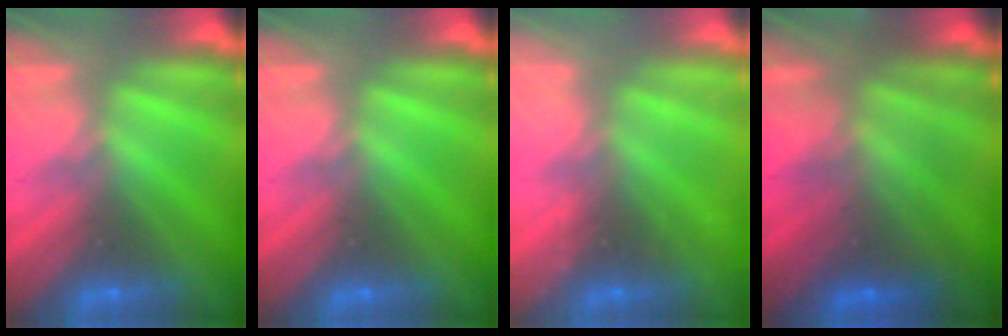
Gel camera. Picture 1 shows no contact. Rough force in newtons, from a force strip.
{"total": 0.0}
{"total": 2.2}
{"total": 7.4}